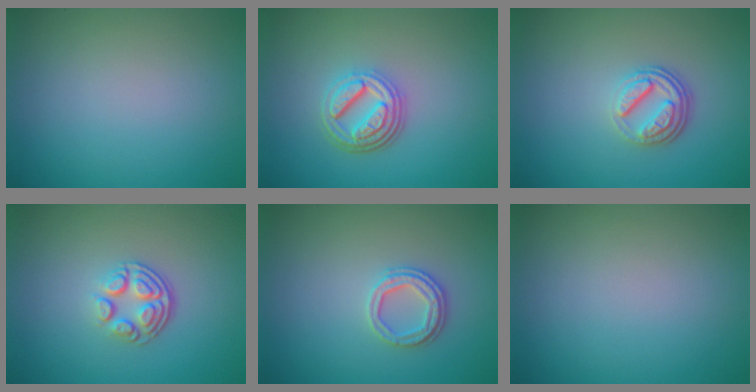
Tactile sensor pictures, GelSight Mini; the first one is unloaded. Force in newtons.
{"total": 4.7, "press": 3.5, "slide": 3.1}
{"total": 3.7, "press": 2.7, "slide": 2.6}
{"total": 3.7, "press": 2.5, "slide": 2.7}
{"total": 2.5, "press": 2.3, "slide": 0.9}
{"total": 0.0}